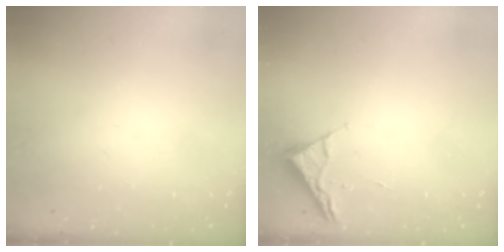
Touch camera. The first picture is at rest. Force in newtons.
{"total": 2.6, "press": 2.6, "slide": 0.3}